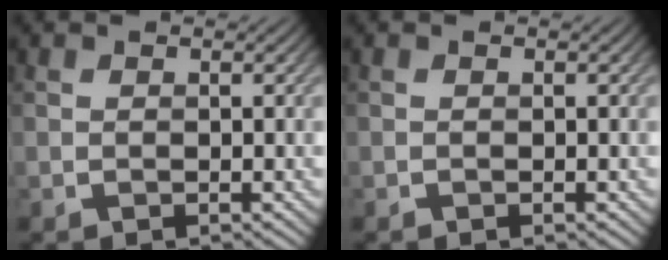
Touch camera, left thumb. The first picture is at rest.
{"total": 0.0}